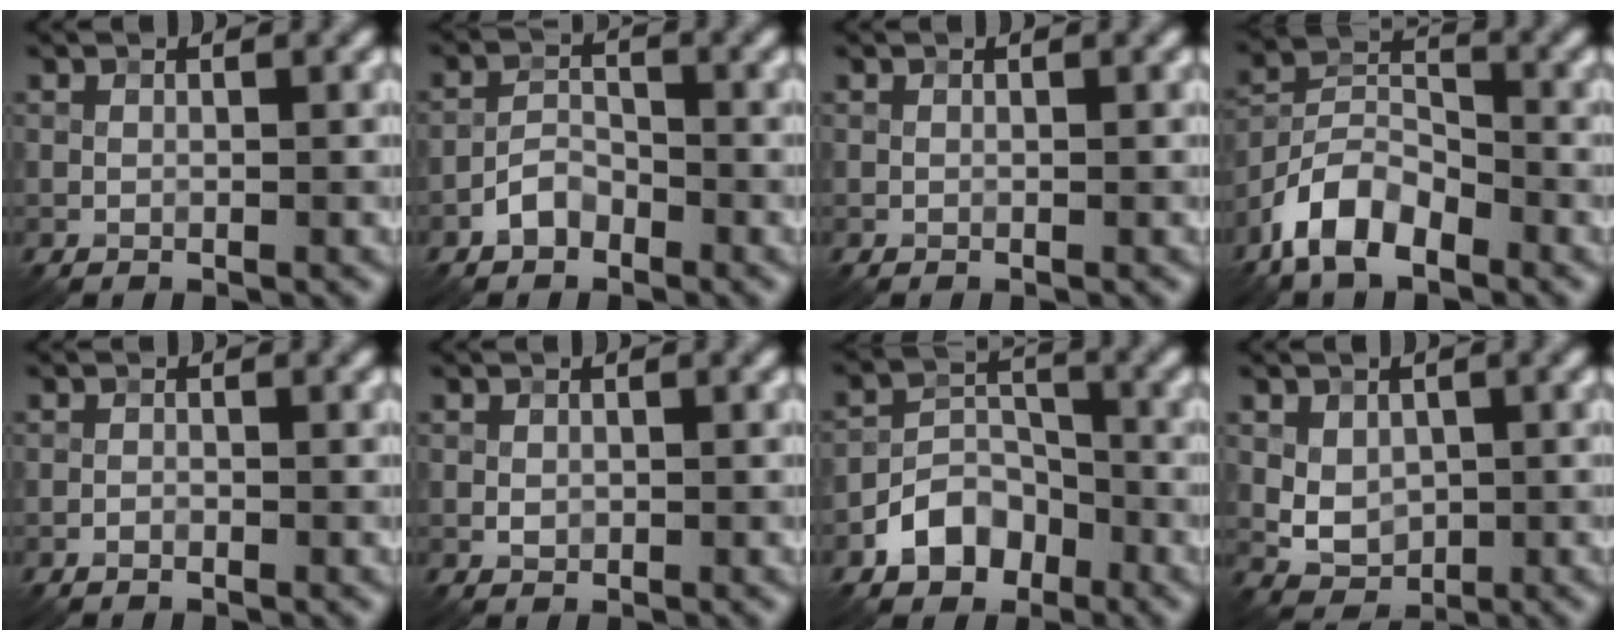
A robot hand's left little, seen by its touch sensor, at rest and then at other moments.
{"total": 2.4, "force": [-1.6, 1.4, 1.1], "torque": [-0.016, 0.010, -0.034]}
{"total": 0.0}
{"total": 6.2, "force": [-4.1, 2.9, 3.7], "torque": [-0.063, 0.005, -0.087]}
{"total": 0.6, "force": [-0.4, 0.3, 0.3], "torque": [-0.005, 0.001, -0.009]}
{"total": 0.8, "force": [0.0, 0.7, 0.4], "torque": [-0.005, -0.002, -0.001]}
{"total": 4.8, "force": [-2.7, 3.3, 2.2], "torque": [-0.031, 0.002, -0.052]}
{"total": 3.2, "force": [0.3, 2.4, 2.0], "torque": [-0.034, -0.005, 0.011]}